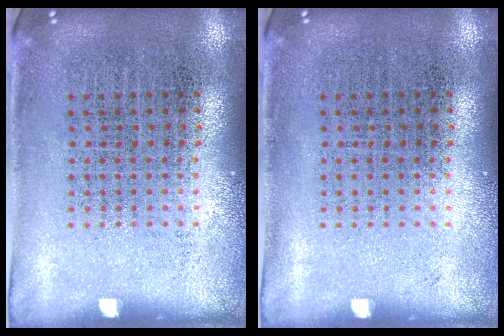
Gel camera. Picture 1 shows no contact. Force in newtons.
{"total": 0.0}